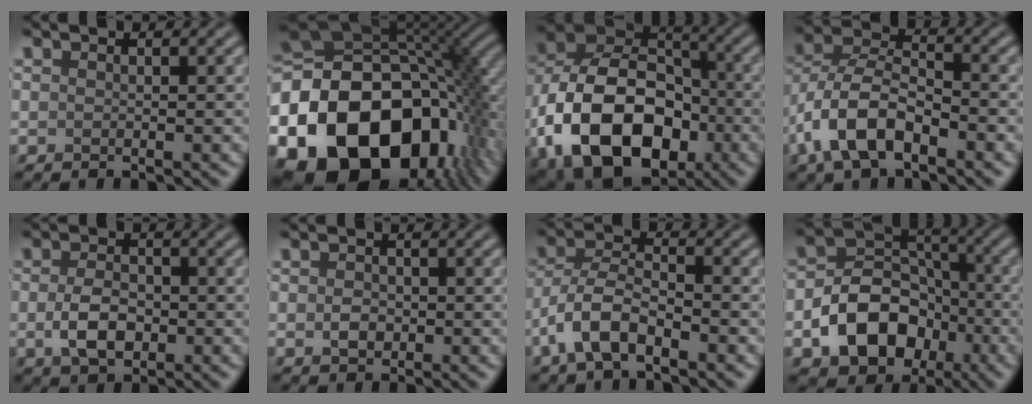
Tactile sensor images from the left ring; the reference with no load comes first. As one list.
[{"total": 20.9, "force": [-6.7, 13.9, 14.1], "torque": [-0.295, -0.024, -0.113]}, {"total": 16.6, "force": [-5.6, 11.1, 10.9], "torque": [-0.204, -0.017, -0.105]}, {"total": 7.3, "force": [-3.4, 3.7, 5.3], "torque": [-0.102, 0.006, -0.076]}, {"total": 3.7, "force": [-0.8, 2.3, 2.8], "torque": [-0.058, -0.002, -0.015]}, {"total": 1.7, "force": [-0.3, 1.2, 1.1], "torque": [-0.022, -0.001, -0.007]}, {"total": 5.1, "force": [-2.7, 2.2, 3.7], "torque": [-0.074, 0.007, -0.062]}, {"total": 8.6, "force": [-3.4, 6.2, 4.9], "torque": [-0.077, -0.004, -0.063]}]